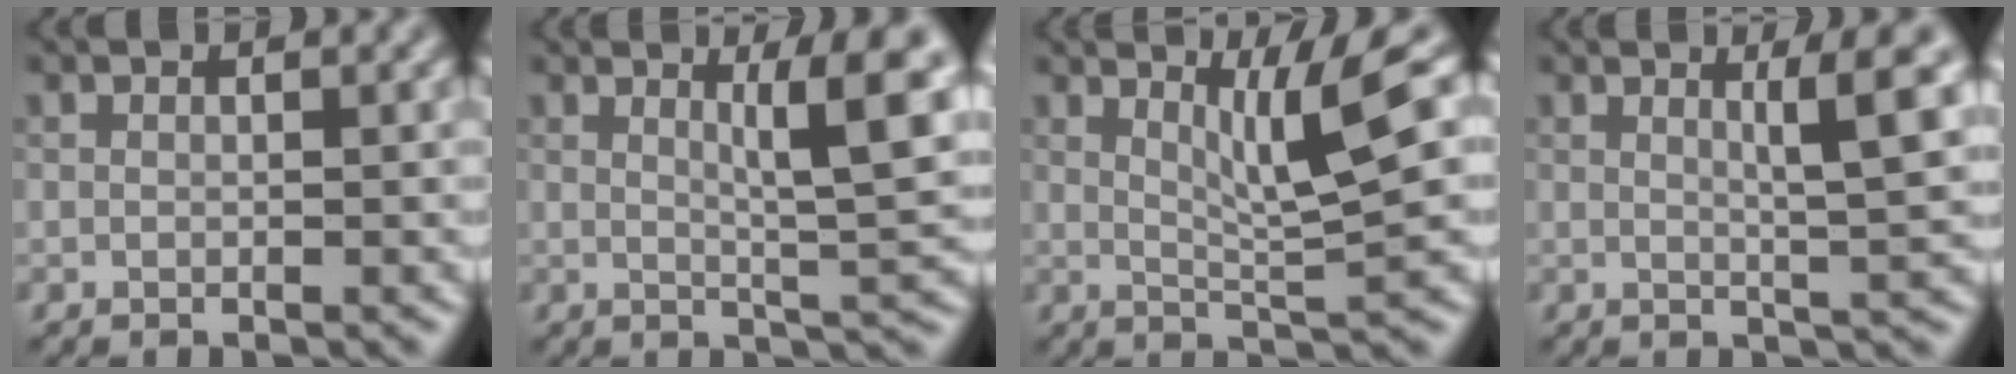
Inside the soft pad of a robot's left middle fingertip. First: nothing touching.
{"total": 6.2, "force": [2.0, 0.9, 5.8], "torque": [-0.082, -0.004, 0.033]}
{"total": 4.9, "force": [1.9, 0.4, 4.5], "torque": [-0.076, -0.002, 0.038]}
{"total": 4.5, "force": [1.5, 0.6, 4.2], "torque": [-0.059, -0.001, 0.025]}